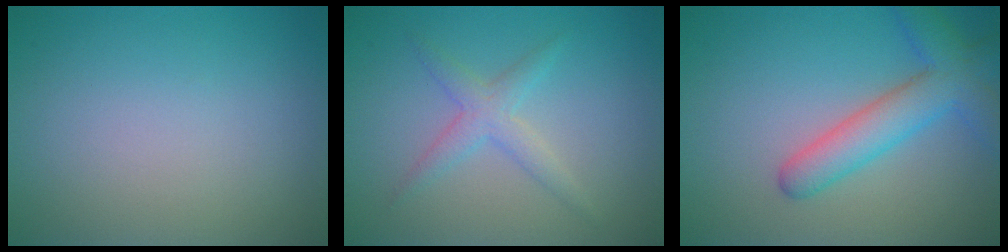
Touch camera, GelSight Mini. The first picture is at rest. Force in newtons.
{"total": 2.2, "press": 2.2, "slide": 0.1}
{"total": 4.9, "press": 4.9, "slide": 0.3}